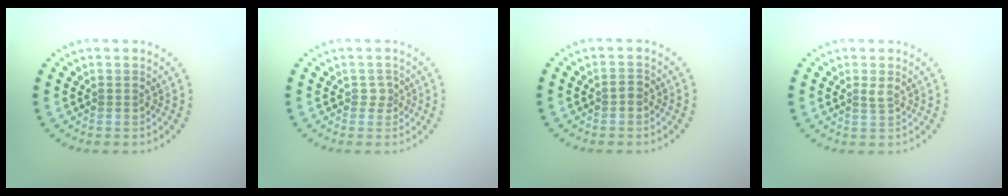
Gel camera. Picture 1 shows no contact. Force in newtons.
{"total": 0.9, "press": 0.7, "slide": 0.6}
{"total": 0.7, "press": 0.7, "slide": 0.2}
{"total": 0.9, "press": 0.6, "slide": 0.6}